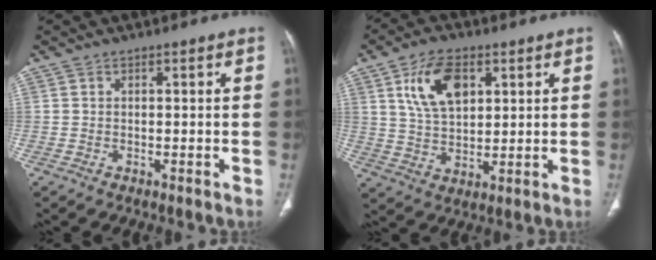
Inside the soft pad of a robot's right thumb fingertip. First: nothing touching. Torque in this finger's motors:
{"motor_torque": [-0.13, 0.37, 0.33, 0.10, 0.21]}